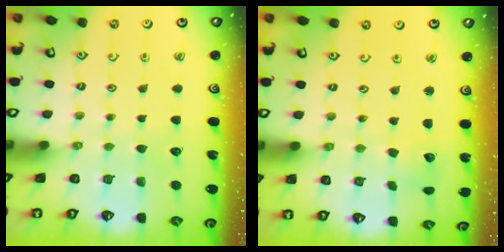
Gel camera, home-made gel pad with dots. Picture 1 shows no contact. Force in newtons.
{"total": 3.0, "press": 3.0, "slide": 0.3}